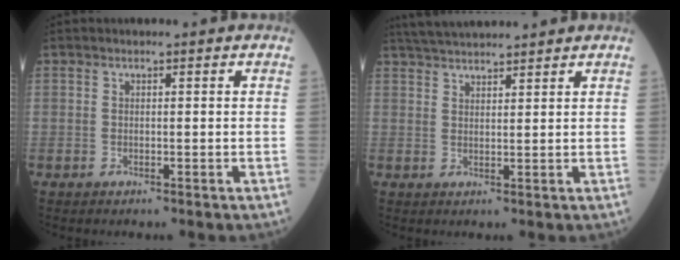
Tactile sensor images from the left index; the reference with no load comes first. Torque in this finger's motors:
{"motor_torque": [0.02, -0.47, 0.23, 0.08]}